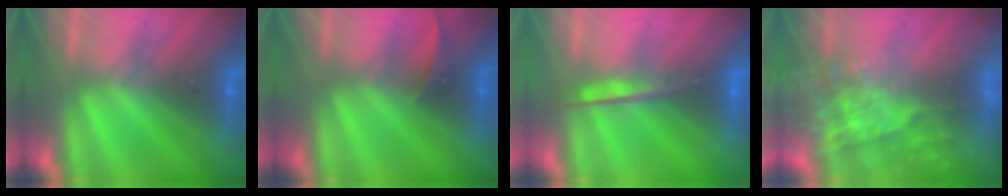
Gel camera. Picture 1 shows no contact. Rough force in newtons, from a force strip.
{"total": 1.8}
{"total": 4.6}
{"total": 8.0}